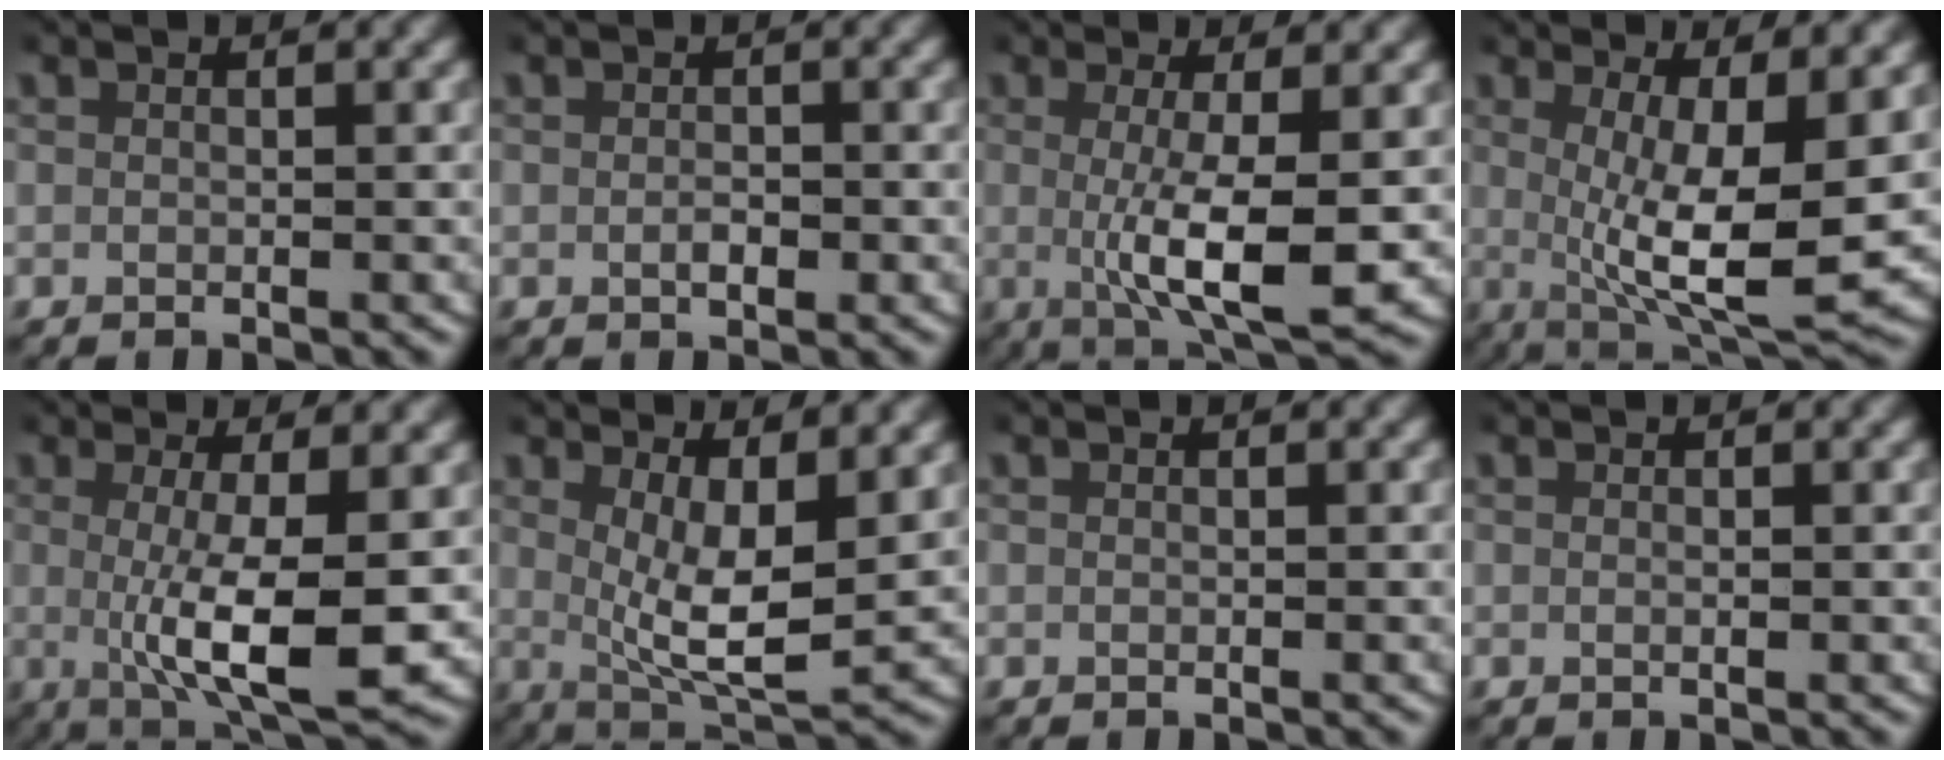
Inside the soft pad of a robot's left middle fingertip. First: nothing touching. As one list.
[{"total": 1.2, "force": [-0.3, 0.8, 0.8], "torque": [-0.016, -0.004, -0.003]}, {"total": 7.3, "force": [-0.3, 1.9, 7.0], "torque": [-0.120, -0.018, 0.002]}, {"total": 9.9, "force": [0.5, 3.6, 9.2], "torque": [-0.150, -0.034, 0.021]}, {"total": 8.2, "force": [-0.1, 2.2, 7.9], "torque": [-0.132, -0.021, 0.006]}, {"total": 7.1, "force": [1.3, 2.9, 6.3], "torque": [-0.108, -0.027, 0.032]}, {"total": 0.0}, {"total": 0.0}]